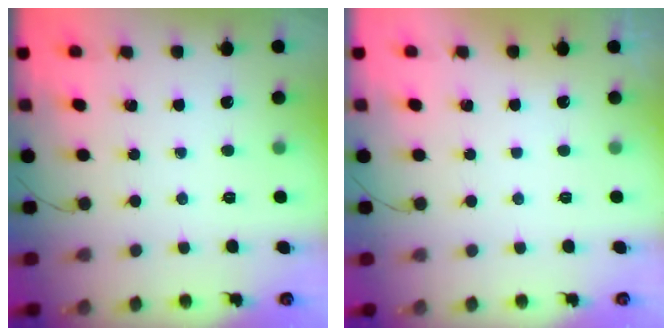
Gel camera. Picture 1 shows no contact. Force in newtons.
{"total": 2.9, "press": 2.9, "slide": 0.1}